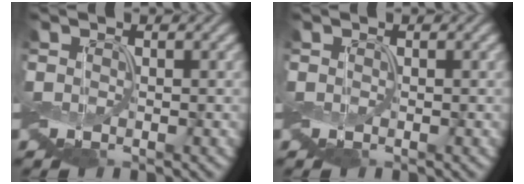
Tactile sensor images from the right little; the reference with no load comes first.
{"total": 0.0}